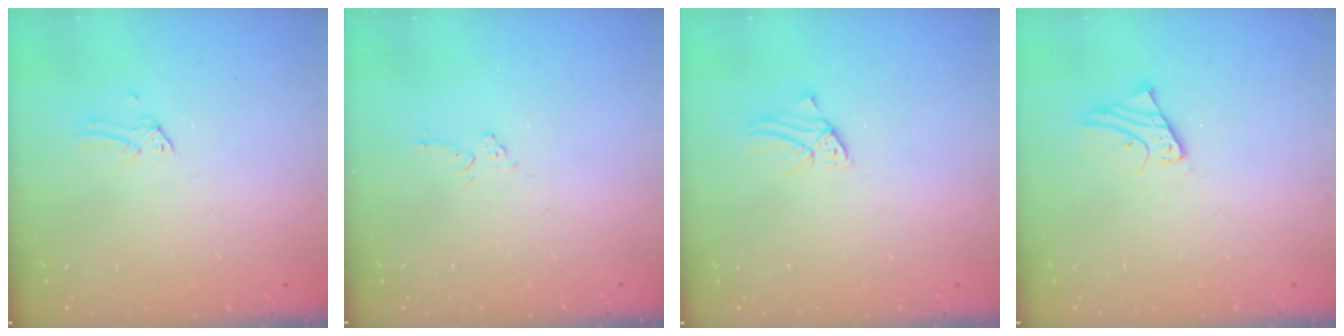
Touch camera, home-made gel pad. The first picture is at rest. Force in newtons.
{"total": 5.1, "press": 5.1, "slide": 0.4}
{"total": 1.4, "press": 1.4, "slide": 0.1}
{"total": 2.4, "press": 2.4, "slide": 0.1}